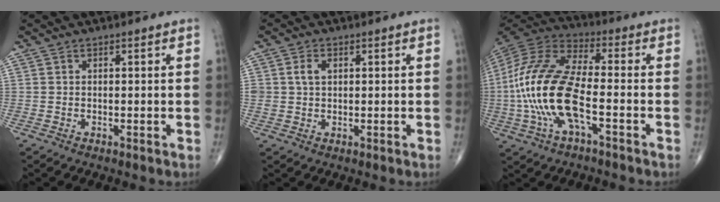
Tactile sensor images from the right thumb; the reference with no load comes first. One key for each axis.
{"total": 3.2, "fx": 0.8, "fy": 2.2, "fz": 2.1, "tx": -0.036, "ty": 0.002, "tz": 0.018}
{"total": 19.5, "fx": -4.0, "fy": 7.6, "fz": 17.6, "tx": -0.390, "ty": 0.028, "tz": -0.074}